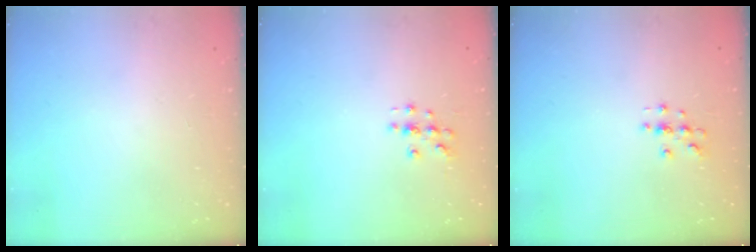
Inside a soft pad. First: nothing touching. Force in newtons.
{"total": 3.9, "press": 3.8, "slide": 0.5}
{"total": 3.0, "press": 3.0, "slide": 0.3}